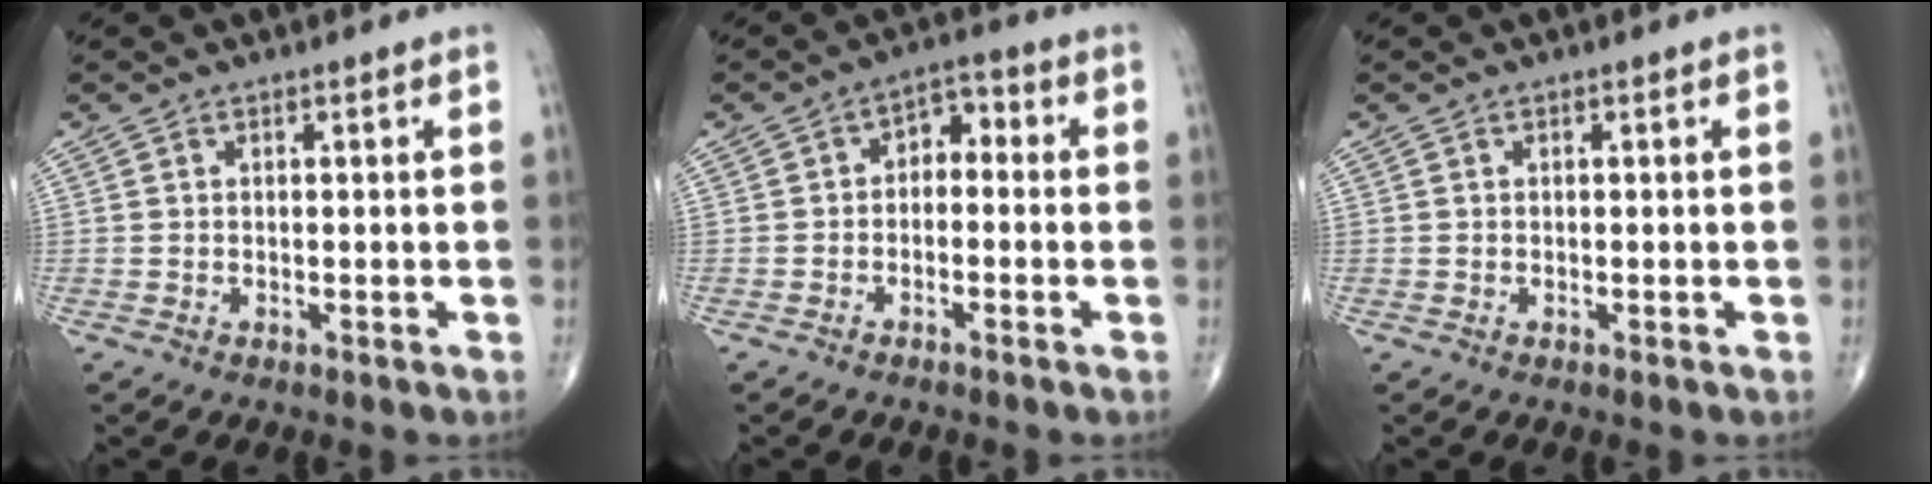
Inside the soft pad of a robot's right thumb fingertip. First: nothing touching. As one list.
[{"total": 4.6, "force": [-0.6, 3.2, 3.3], "torque": [-0.027, 0.031, -0.024]}, {"total": 0.0}]